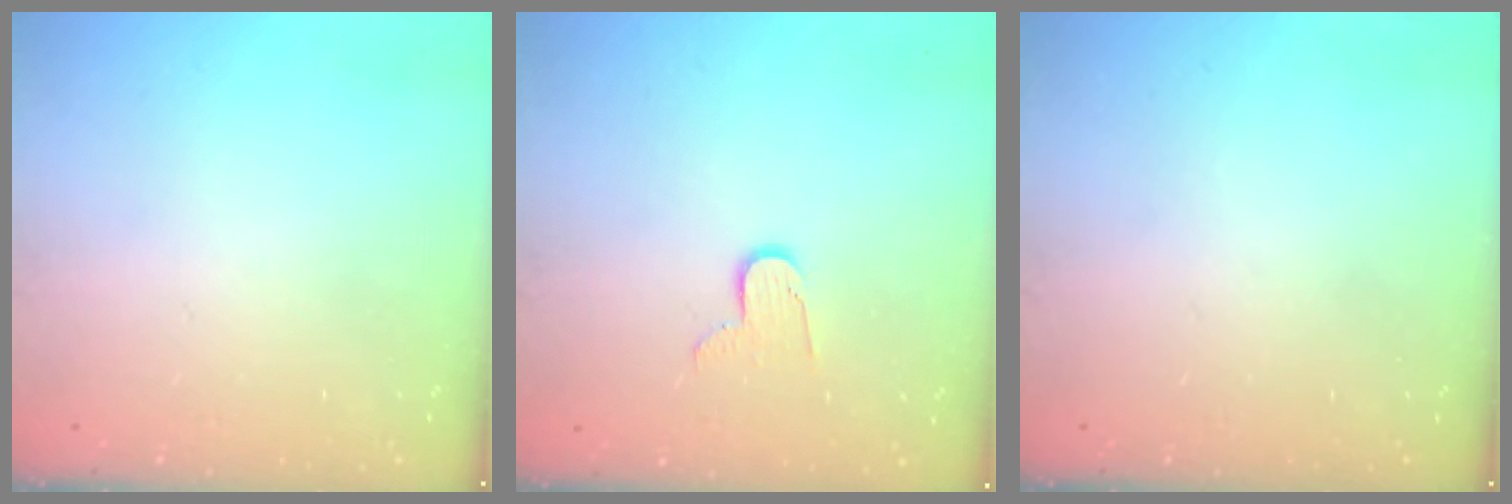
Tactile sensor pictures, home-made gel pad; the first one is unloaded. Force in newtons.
{"total": 7.2, "press": 7.2, "slide": 0.6}
{"total": 0.0}